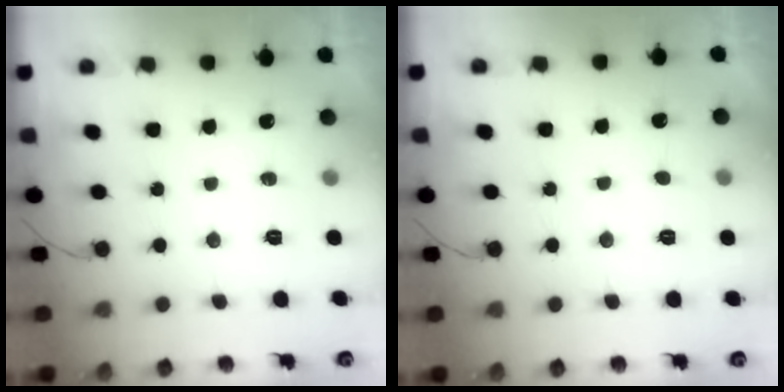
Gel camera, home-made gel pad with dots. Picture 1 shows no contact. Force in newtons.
{"total": 1.3, "press": 1.3, "slide": 0.1}